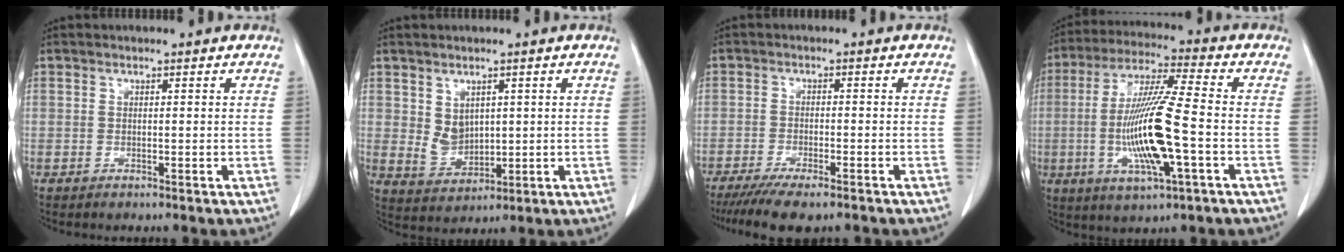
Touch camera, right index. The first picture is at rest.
{"total": 4.6, "force": [1.2, 3.5, 2.7], "torque": [-0.057, -0.002, 0.039]}
{"total": 10.2, "force": [-8.1, 1.8, 5.9], "torque": [-0.083, -0.017, -0.122]}
{"total": 14.5, "force": [-2.8, 1.0, 14.2], "torque": [-0.281, -0.009, -0.053]}